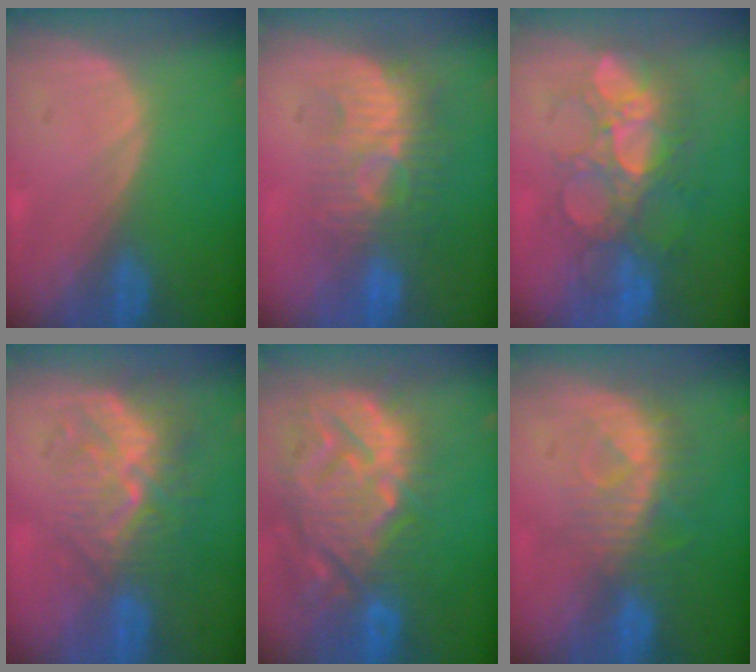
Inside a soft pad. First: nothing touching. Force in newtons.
{"total": 8.8, "press": 8.4, "slide": 2.7}
{"total": 9.1, "press": 8.9, "slide": 1.9}
{"total": 10.1, "press": 8.8, "slide": 4.9}
{"total": 14.4, "press": 12.4, "slide": 7.4}
{"total": 8.2, "press": 7.4, "slide": 3.5}